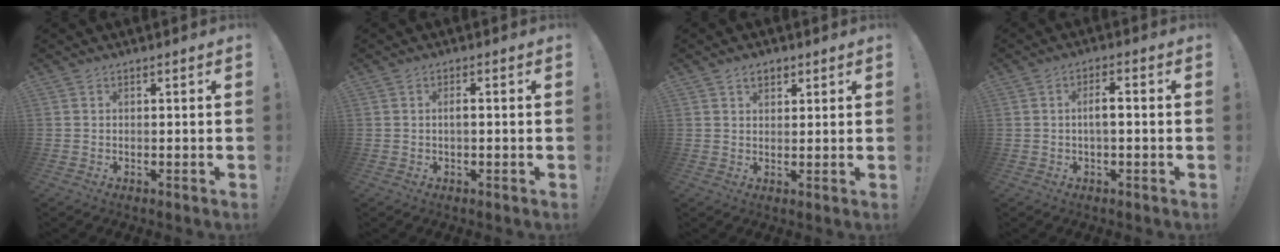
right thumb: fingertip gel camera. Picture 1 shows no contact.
{"total": 1.8, "force": [-0.5, 0.3, 1.7], "torque": [-0.037, 0.006, -0.008]}
{"total": 3.2, "force": [1.7, 2.1, 1.6], "torque": [-0.021, -0.001, 0.029]}
{"total": 4.5, "force": [-0.6, 1.1, 4.3], "torque": [-0.076, 0.007, -0.012]}